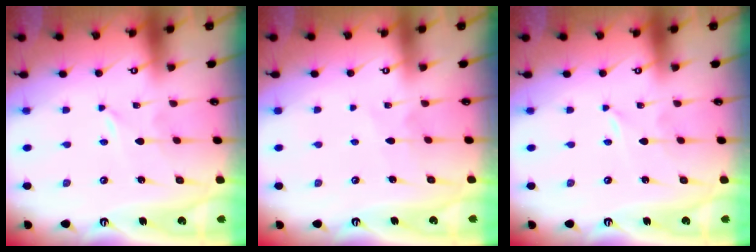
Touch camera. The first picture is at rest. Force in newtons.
{"total": 4.5, "press": 4.4, "slide": 0.4}
{"total": 0.0}